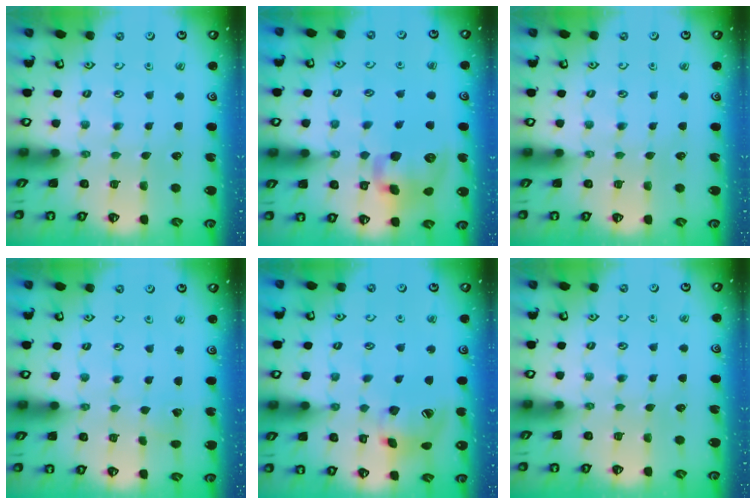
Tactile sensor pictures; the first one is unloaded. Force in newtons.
{"total": 14.4, "press": 14.3, "slide": 2.3}
{"total": 0.0}
{"total": 2.6, "press": 2.6, "slide": 0.3}
{"total": 14.1, "press": 13.9, "slide": 2.2}
{"total": 0.0}